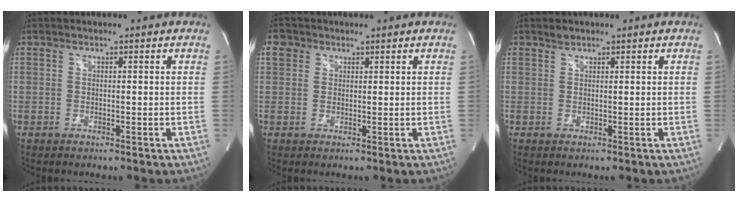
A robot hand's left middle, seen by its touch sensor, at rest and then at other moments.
{"total": 2.6, "force": [1.3, 2.1, 0.5], "torque": [-0.005, 0.010, 0.020]}
{"total": 0.8, "force": [0.8, 0.3, 0.1], "torque": [-0.003, -0.001, 0.013]}